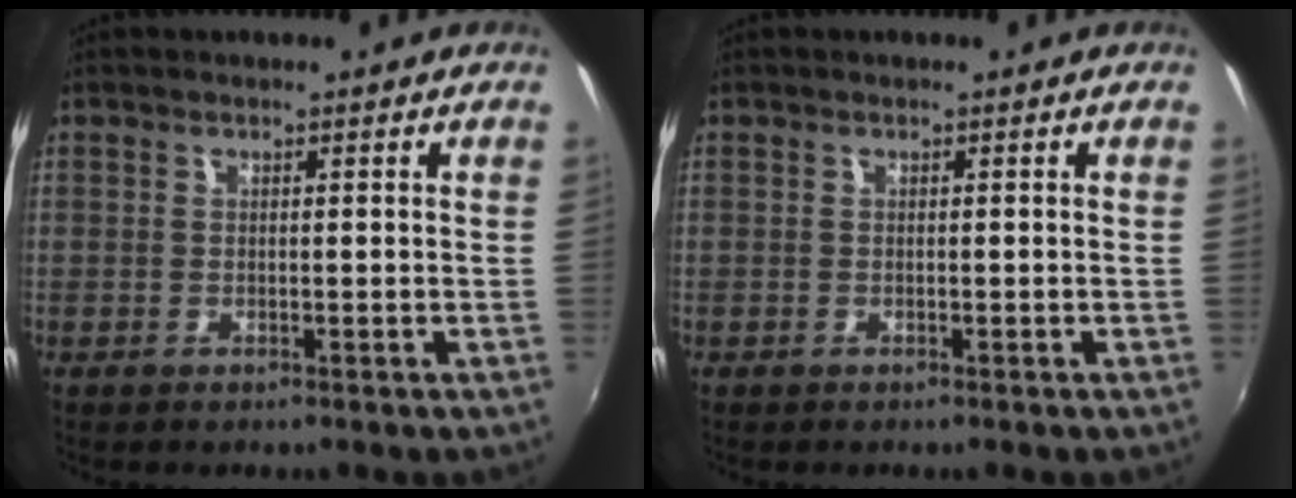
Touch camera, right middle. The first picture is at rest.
{"total": 0.0}